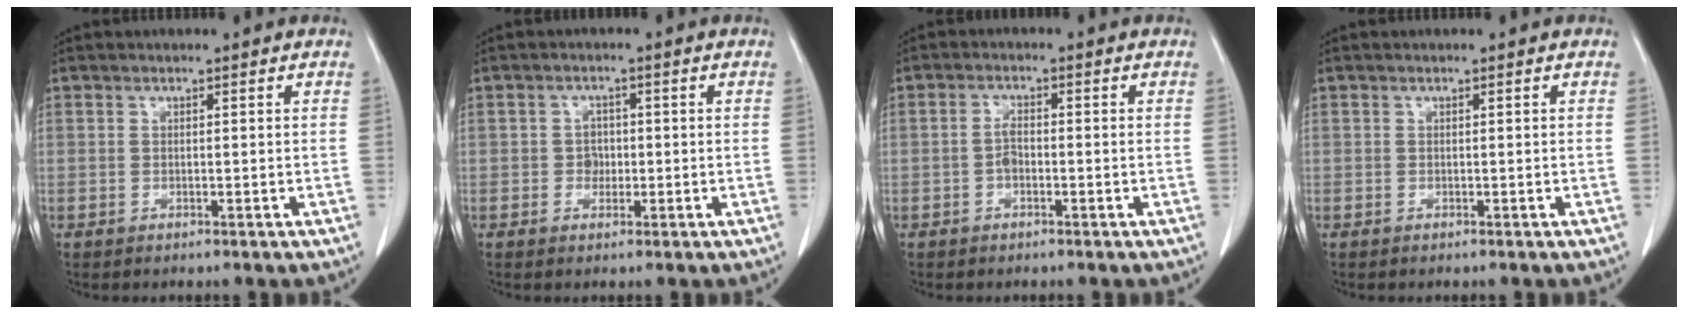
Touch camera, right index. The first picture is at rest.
{"total": 2.1, "force": [-0.3, 1.8, 1.0], "torque": [-0.011, 0.006, -0.004]}
{"total": 2.0, "force": [-0.7, 0.8, 1.7], "torque": [-0.031, 0.004, -0.012]}
{"total": 0.0}